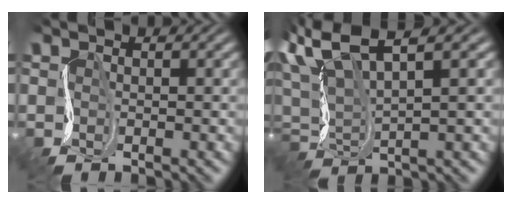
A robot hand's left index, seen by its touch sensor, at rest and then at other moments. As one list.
[{"total": 5.7, "force": [2.2, 1.5, 5.1], "torque": [-0.115, 0.017, 0.035]}]